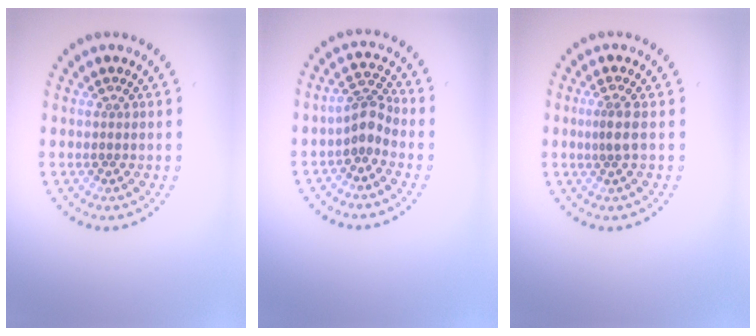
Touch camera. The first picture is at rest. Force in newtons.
{"total": 2.4, "press": 1.8, "slide": 1.6}
{"total": 1.3, "press": 0.8, "slide": 0.9}